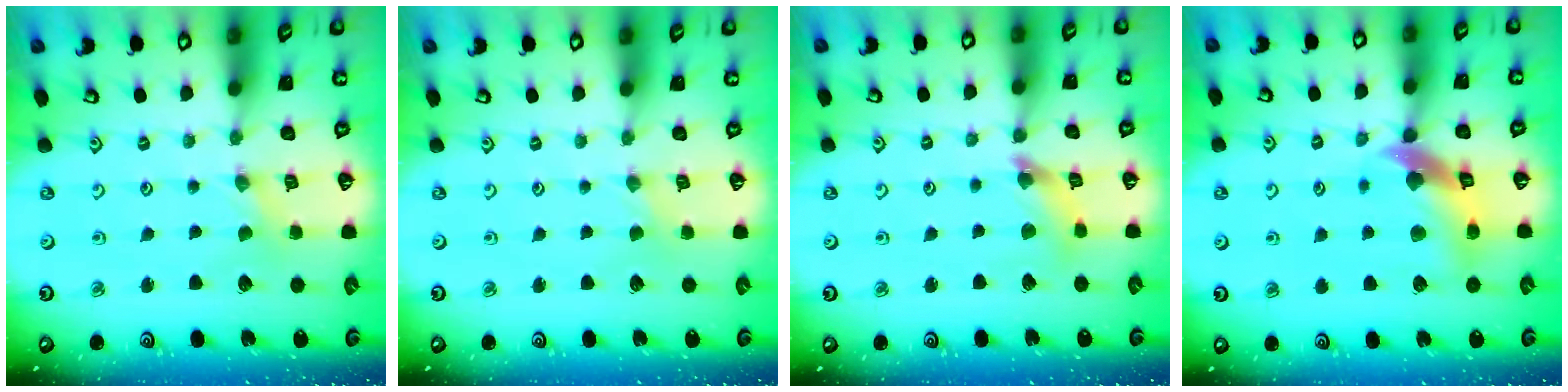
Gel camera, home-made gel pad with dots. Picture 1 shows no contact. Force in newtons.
{"total": 0.0}
{"total": 6.2, "press": 6.2, "slide": 0.8}
{"total": 12.2, "press": 12.1, "slide": 1.9}